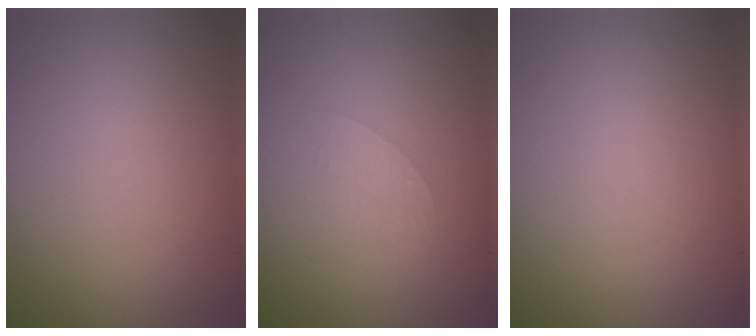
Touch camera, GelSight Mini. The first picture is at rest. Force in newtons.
{"total": 1.0, "press": 1.0, "slide": 0.1}
{"total": 0.0}